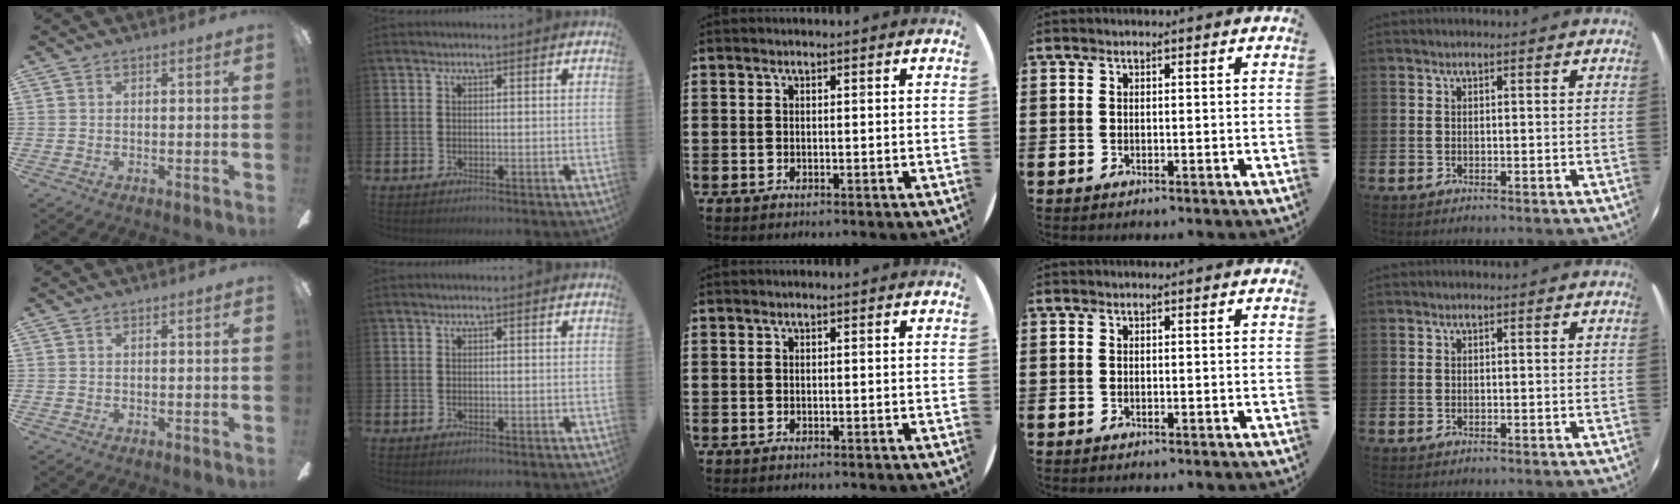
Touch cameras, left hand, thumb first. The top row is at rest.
{}